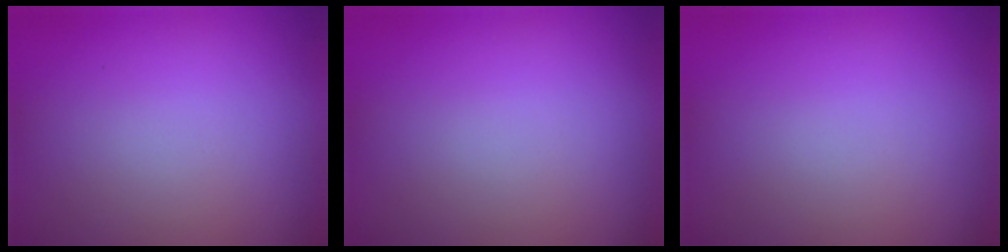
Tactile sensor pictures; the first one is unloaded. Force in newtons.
{"total": 0.0}
{"total": 0.0}